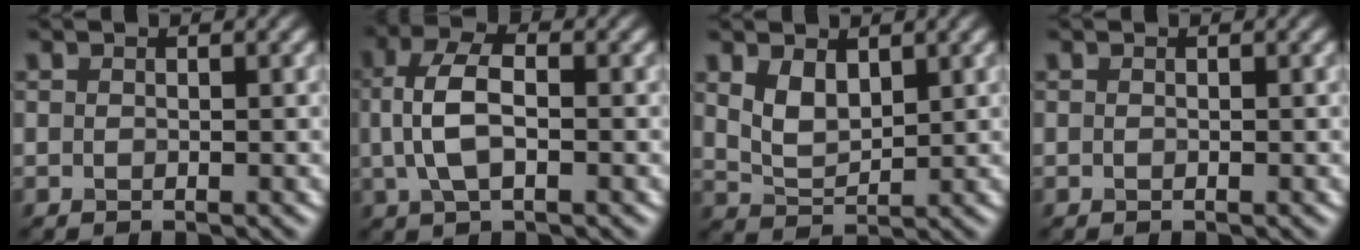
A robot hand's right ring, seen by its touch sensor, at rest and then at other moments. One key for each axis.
{"total": 5.1, "fx": 0.3, "fy": 2.5, "fz": 4.4, "tx": -0.095, "ty": 0.006, "tz": 0.002}
{"total": 3.1, "fx": 1.5, "fy": 1.7, "fz": 2.1, "tx": -0.048, "ty": -0.006, "tz": 0.036}
{"total": 0.0}